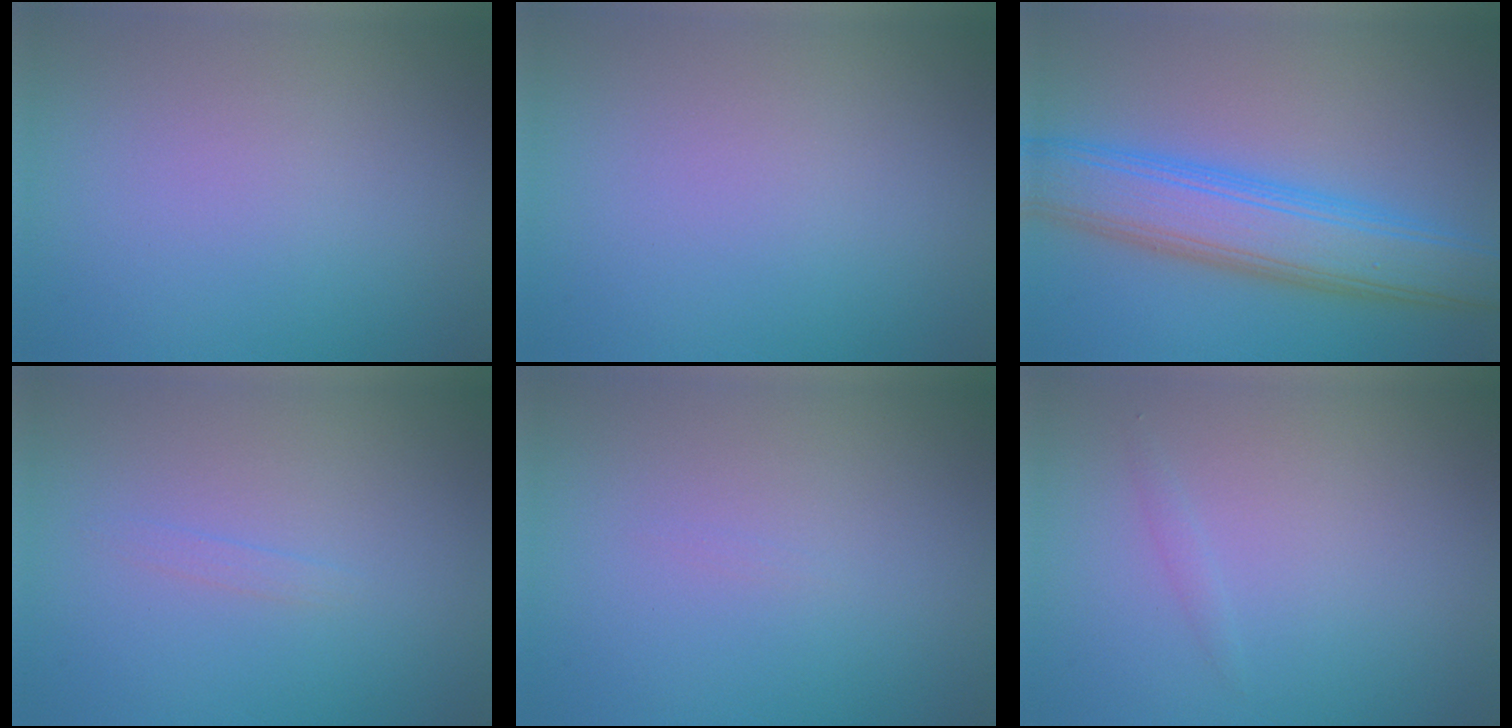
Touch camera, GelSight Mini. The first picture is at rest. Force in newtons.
{"total": 0.0}
{"total": 7.4, "press": 7.4, "slide": 0.2}
{"total": 0.6, "press": 0.6, "slide": 0.1}
{"total": 0.0}
{"total": 0.5, "press": 0.5, "slide": 0.1}